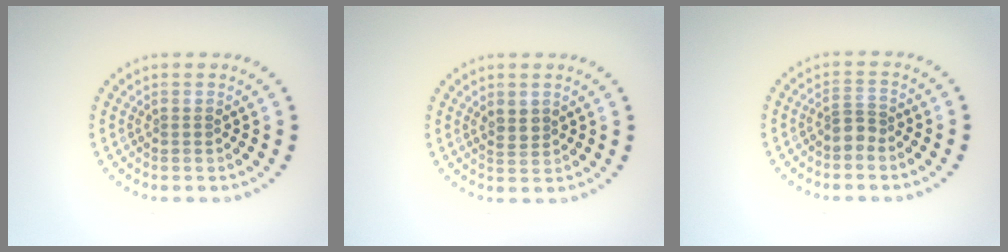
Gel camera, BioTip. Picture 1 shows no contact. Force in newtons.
{"total": 1.5, "press": 1.4, "slide": 0.5}
{"total": 1.8, "press": 1.5, "slide": 1.1}